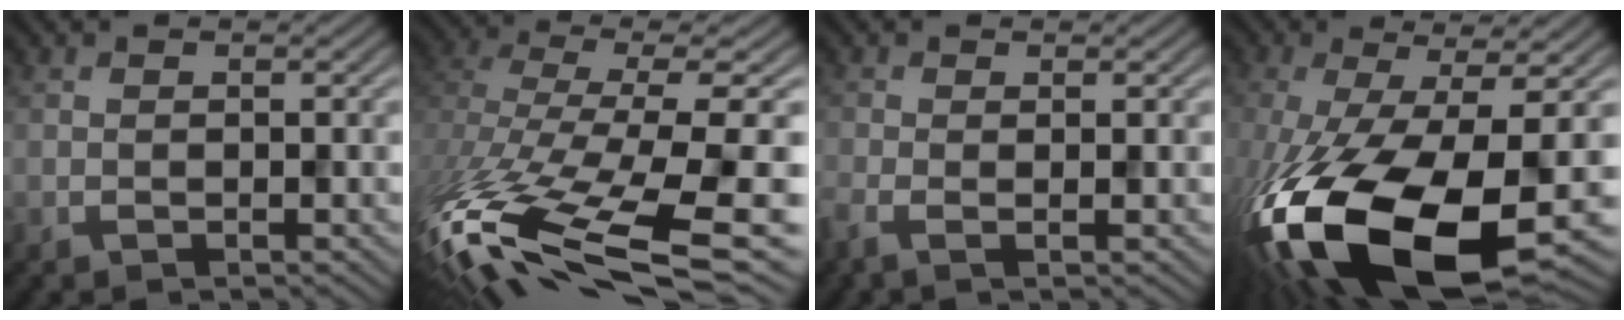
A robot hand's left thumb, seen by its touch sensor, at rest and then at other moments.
{"total": 15.4, "force": [-8.1, 5.7, 11.8], "torque": [-0.257, -0.037, -0.090]}
{"total": 2.0, "force": [-0.7, 0.6, 1.8], "torque": [-0.039, -0.006, -0.017]}
{"total": 19.0, "force": [-7.9, 7.8, 15.5], "torque": [-0.337, -0.058, -0.118]}